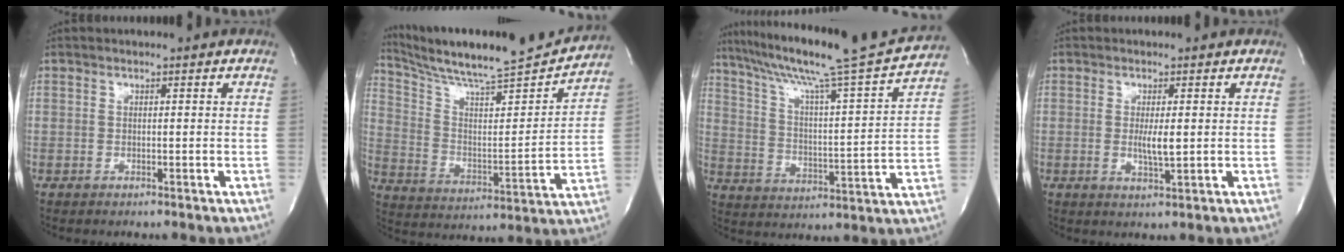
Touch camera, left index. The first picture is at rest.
{"total": 20.9, "force": [19.5, 0.5, 7.3], "torque": [-0.132, -0.035, 0.300]}
{"total": 22.0, "force": [19.1, -1.3, 10.8], "torque": [-0.187, -0.026, 0.281]}
{"total": 3.0, "force": [0.1, 0.4, 3.0], "torque": [-0.060, -0.007, 0.003]}